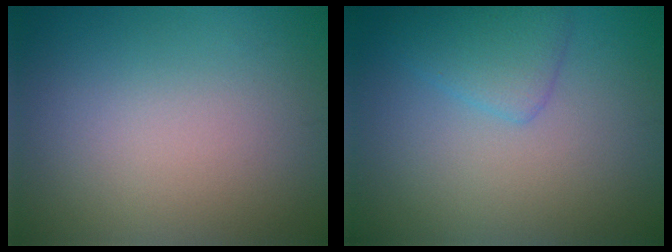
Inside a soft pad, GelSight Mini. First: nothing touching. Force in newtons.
{"total": 2.6, "press": 2.6, "slide": 0.1}